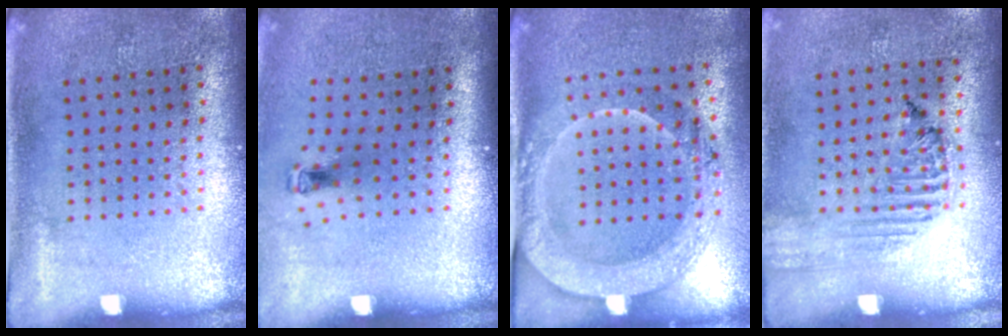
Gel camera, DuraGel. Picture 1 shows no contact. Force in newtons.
{"total": 0.6, "press": 0.3, "slide": 0.5}
{"total": 2.0, "press": 2.0, "slide": 0.5}
{"total": 1.3, "press": 1.3, "slide": 0.2}